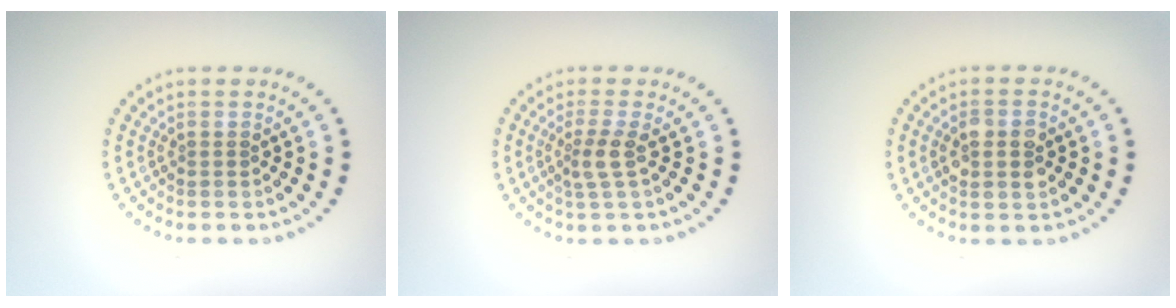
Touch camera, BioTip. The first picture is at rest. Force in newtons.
{"total": 2.0, "press": 1.6, "slide": 1.2}
{"total": 2.9, "press": 2.9, "slide": 0.3}